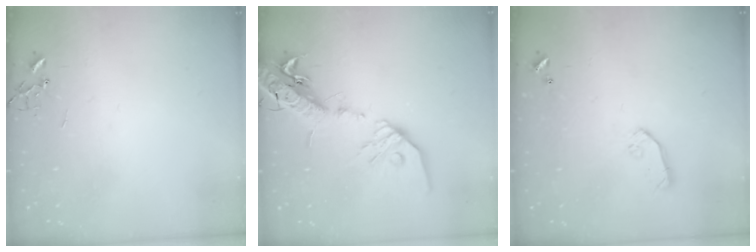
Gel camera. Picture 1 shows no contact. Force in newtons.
{"total": 21.0, "press": 20.6, "slide": 4.1}
{"total": 7.3, "press": 7.3, "slide": 0.4}